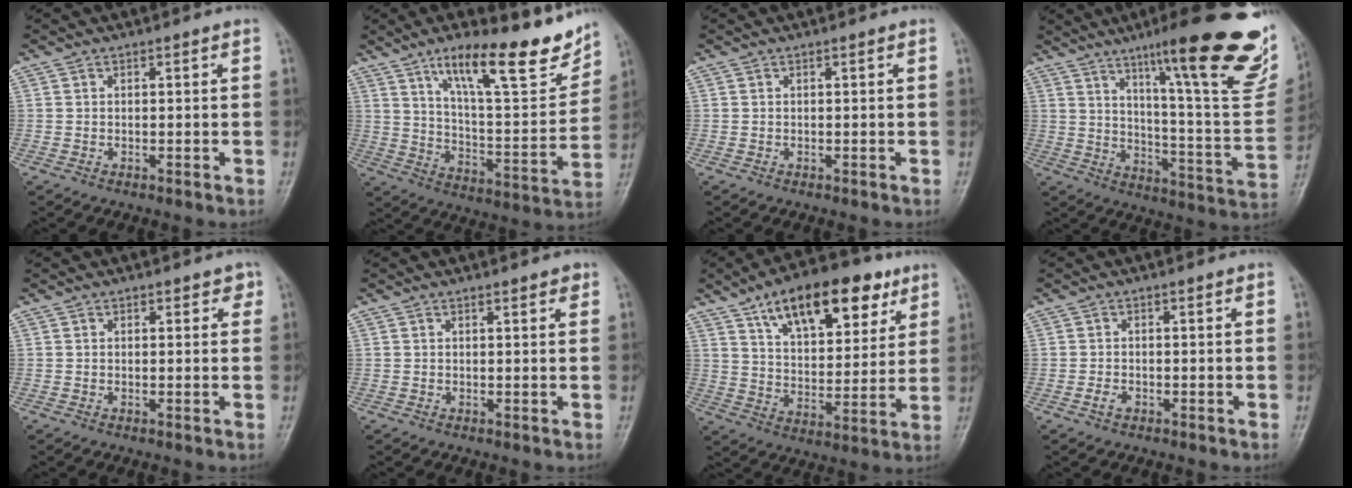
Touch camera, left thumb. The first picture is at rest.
{"total": 20.9, "force": [13.7, 5.8, 14.7], "torque": [-0.184, -0.067, 0.221]}
{"total": 0.0}
{"total": 29.7, "force": [17.0, 5.6, 23.6], "torque": [-0.277, -0.059, 0.247]}
{"total": 1.8, "force": [1.0, 1.2, 0.8], "torque": [0.013, -0.001, 0.007]}
{"total": 1.6, "force": [1.1, 0.6, 1.0], "torque": [-0.007, -0.004, 0.012]}
{"total": 19.8, "force": [11.2, 9.4, 13.3], "torque": [-0.162, -0.032, 0.182]}
{"total": 1.3, "force": [-0.7, 0.8, 0.8], "torque": [-0.015, 0.003, -0.014]}